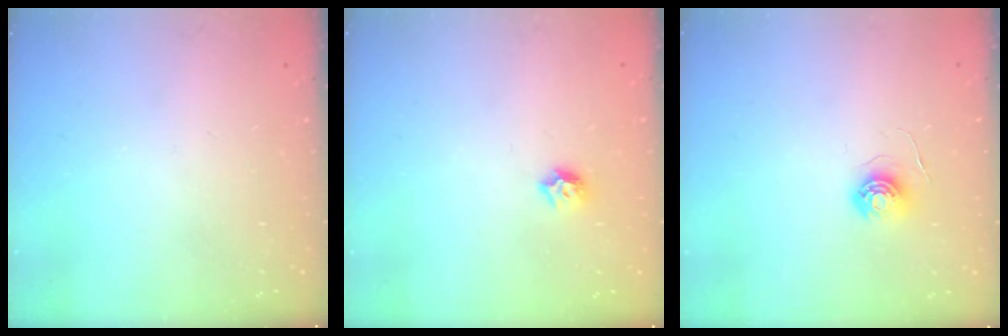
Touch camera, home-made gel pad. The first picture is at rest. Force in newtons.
{"total": 6.0, "press": 6.0, "slide": 0.8}
{"total": 6.0, "press": 6.0, "slide": 0.3}